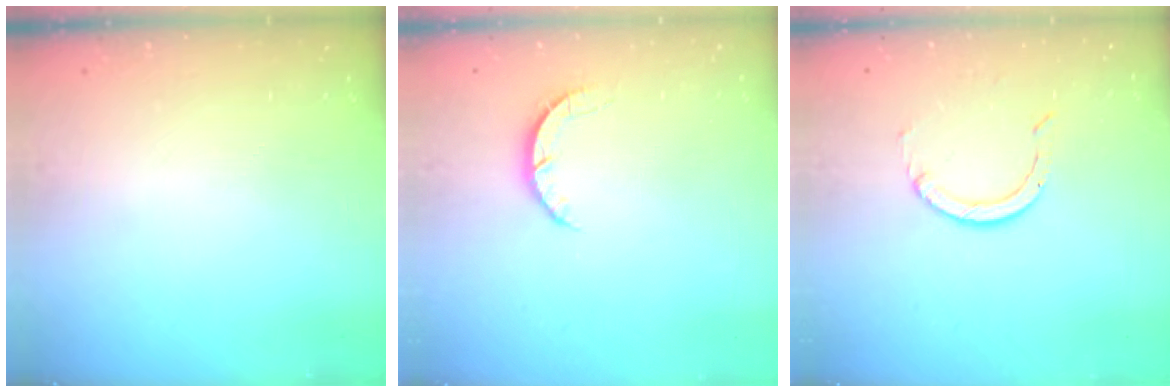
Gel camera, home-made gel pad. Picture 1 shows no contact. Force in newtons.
{"total": 2.7, "press": 2.7, "slide": 0.4}
{"total": 2.8, "press": 2.8, "slide": 0.2}